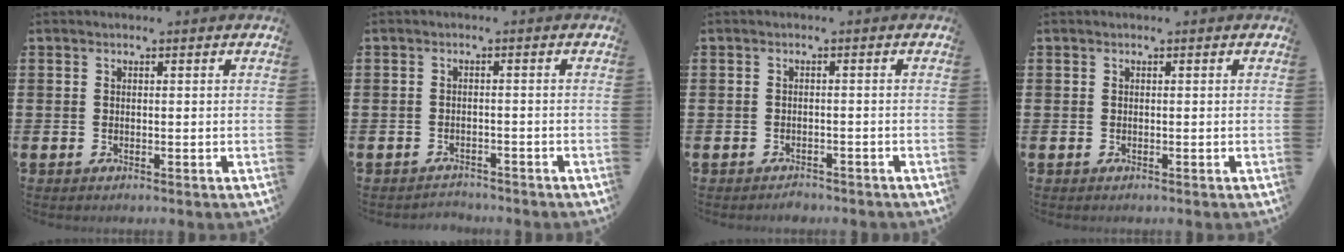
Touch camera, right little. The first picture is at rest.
{"total": 1.4, "force": [-1.4, 0.1, -0.2], "torque": [-0.002, 0.004, -0.031]}
{"total": 1.1, "force": [-1.1, 0.2, 0.0], "torque": [-0.003, 0.002, -0.023]}
{"total": 0.0}